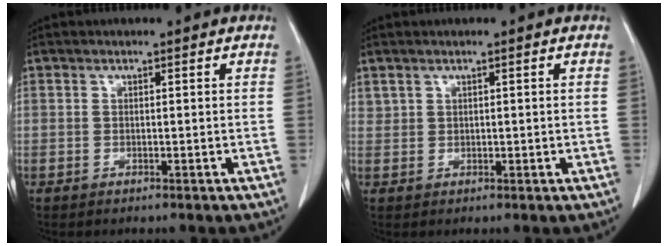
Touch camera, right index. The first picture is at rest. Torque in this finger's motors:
{"motor_torque": [-0.27, 0.12, -0.01, -0.01]}